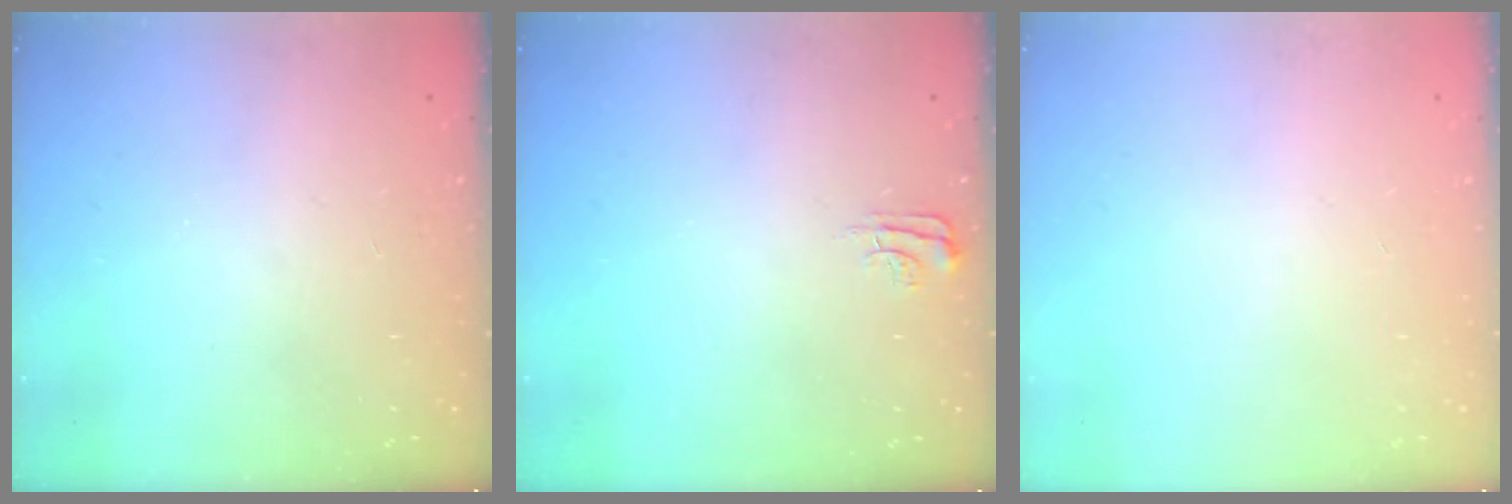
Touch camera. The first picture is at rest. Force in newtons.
{"total": 4.0, "press": 4.0, "slide": 0.4}
{"total": 0.0}